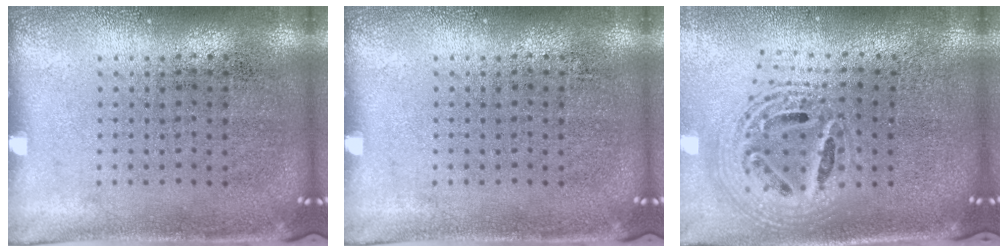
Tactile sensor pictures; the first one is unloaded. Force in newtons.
{"total": 0.0}
{"total": 2.3, "press": 1.8, "slide": 1.6}